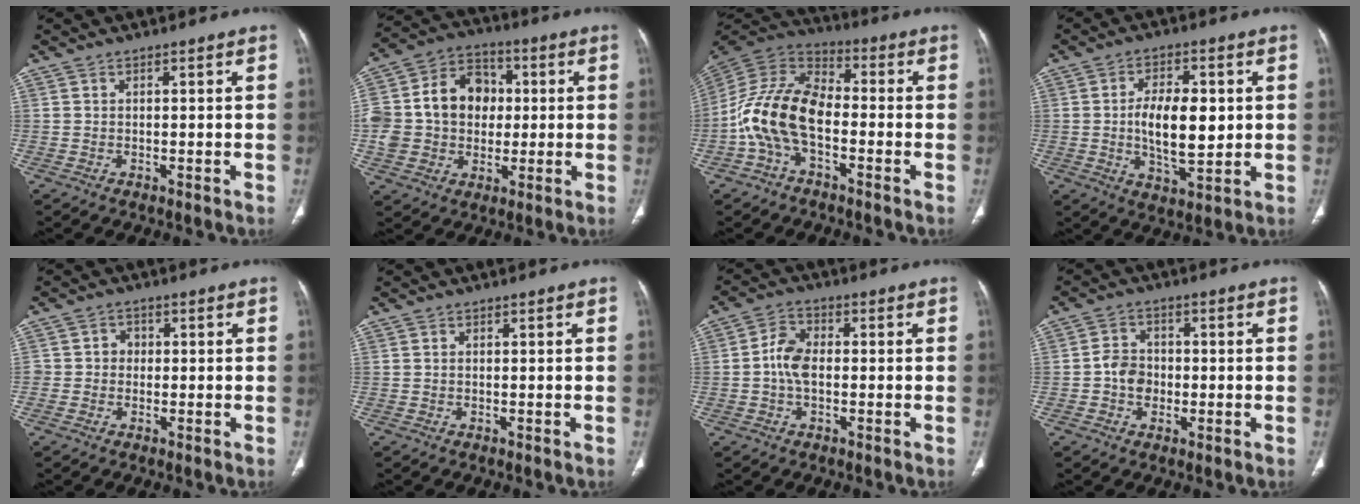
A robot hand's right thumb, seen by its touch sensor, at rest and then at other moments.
{"total": 18.3, "force": [1.1, 14.8, 10.8], "torque": [-0.188, 0.033, 0.024]}
{"total": 14.4, "force": [-3.5, 8.4, 11.2], "torque": [-0.219, 0.048, -0.075]}
{"total": 11.1, "force": [0.5, 5.3, 9.7], "torque": [-0.148, -0.008, 0.013]}
{"total": 2.8, "force": [-0.1, 2.6, 0.9], "torque": [0.010, 0.010, -0.007]}
{"total": 0.0}
{"total": 5.7, "force": [-0.5, 3.6, 4.4], "torque": [-0.082, 0.015, -0.016]}
{"total": 5.1, "force": [-0.8, 4.2, 2.8], "torque": [-0.030, 0.013, -0.020]}